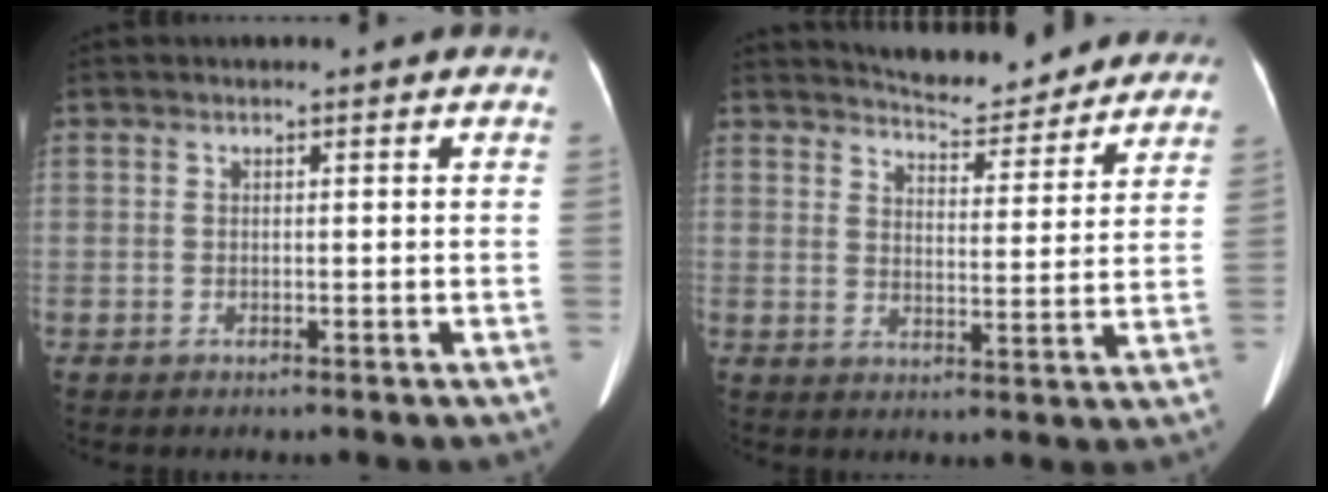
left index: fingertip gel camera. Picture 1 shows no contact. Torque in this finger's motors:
{"motor_torque": [0.12, -0.14, 0.01, 0.00]}